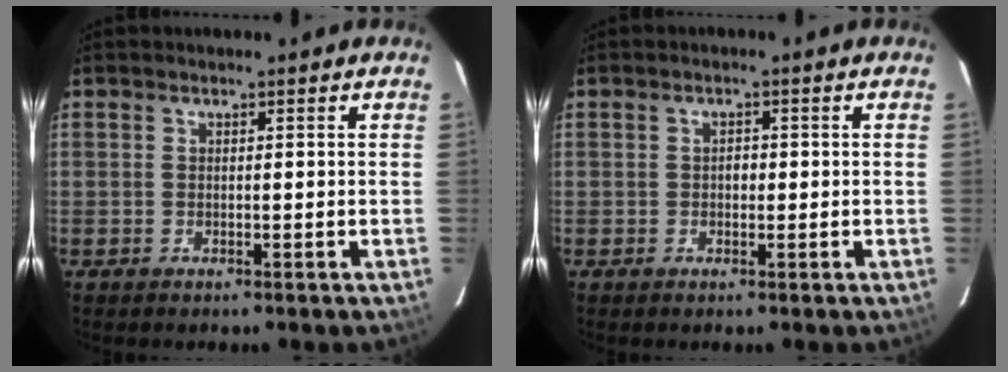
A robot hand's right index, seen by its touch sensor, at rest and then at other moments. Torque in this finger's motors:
{"motor_torque": [0.24, -0.11, 0.13, 0.03]}